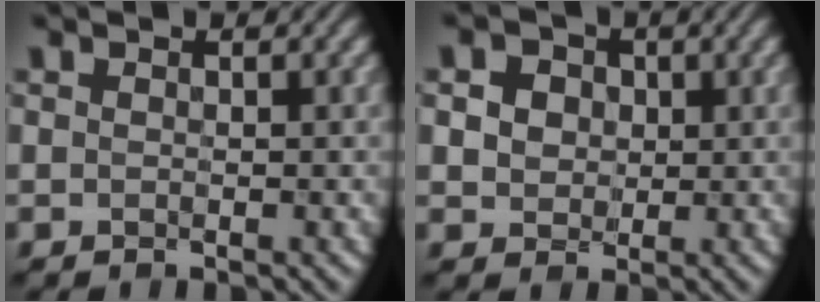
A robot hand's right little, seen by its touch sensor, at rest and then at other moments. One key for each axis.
{"total": 5.8, "fx": 2.1, "fy": 4.5, "fz": 2.9, "tx": -0.078, "ty": 0.016, "tz": 0.029}